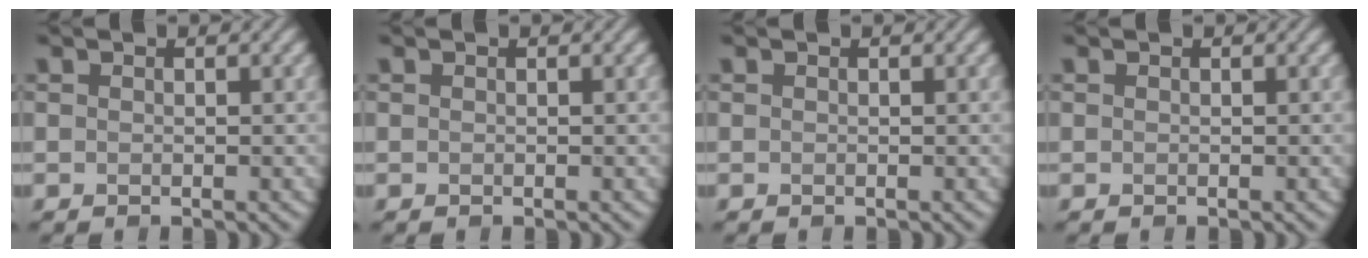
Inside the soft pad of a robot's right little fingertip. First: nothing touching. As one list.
[{"total": 0.0}, {"total": 0.0}, {"total": 0.0}]